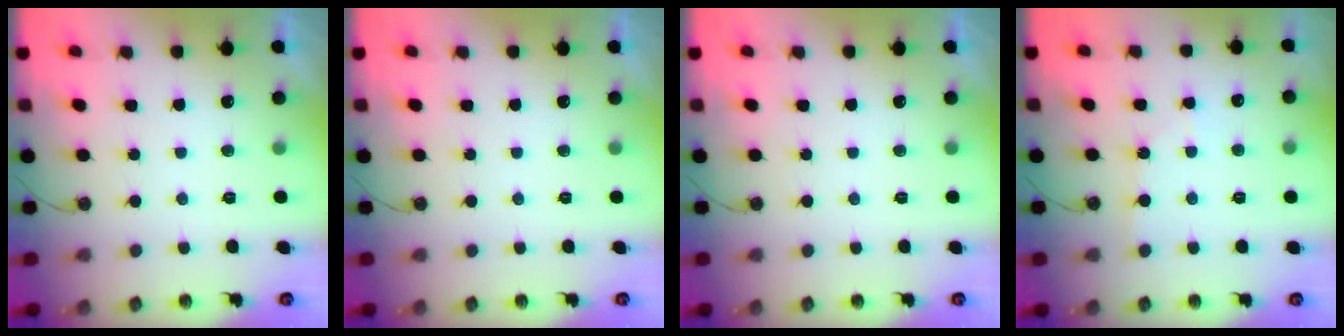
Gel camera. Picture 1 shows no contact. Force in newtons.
{"total": 0.0}
{"total": 0.0}
{"total": 2.6, "press": 2.6, "slide": 0.3}